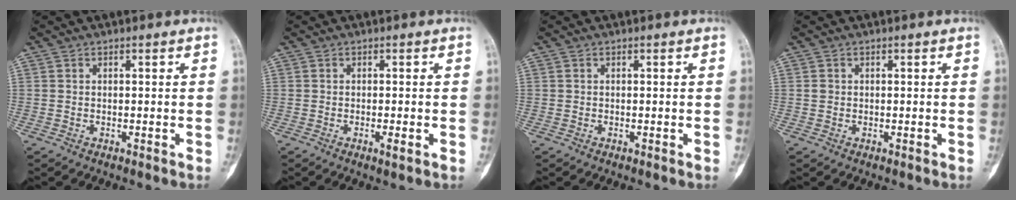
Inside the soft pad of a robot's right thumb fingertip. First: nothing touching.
{"total": 1.6, "force": [-0.6, 0.2, 1.5], "torque": [-0.023, -0.005, -0.012]}
{"total": 0.0}
{"total": 0.9, "force": [0.1, 0.8, 0.3], "torque": [-0.001, 0.002, 0.002]}